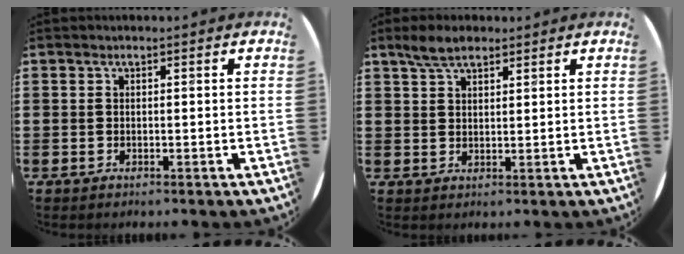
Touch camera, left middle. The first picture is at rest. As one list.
[{"total": 3.9, "force": [3.1, 1.5, 1.8], "torque": [-0.032, 0.002, 0.057]}]